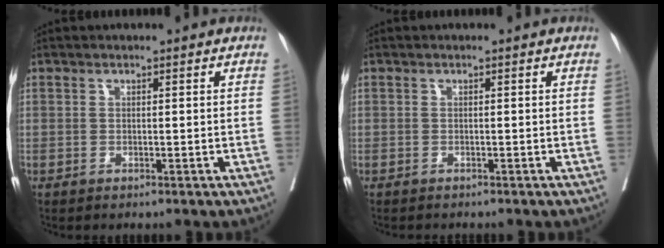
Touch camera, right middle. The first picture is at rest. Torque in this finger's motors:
{"motor_torque": [0.04, -0.06, 0.00, 0.00]}